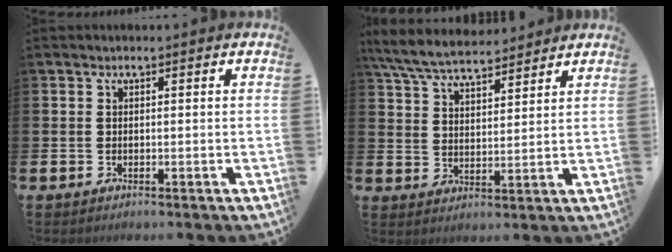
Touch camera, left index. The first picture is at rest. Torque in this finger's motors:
{"motor_torque": [1.10, -1.04, 0.28, 0.21]}